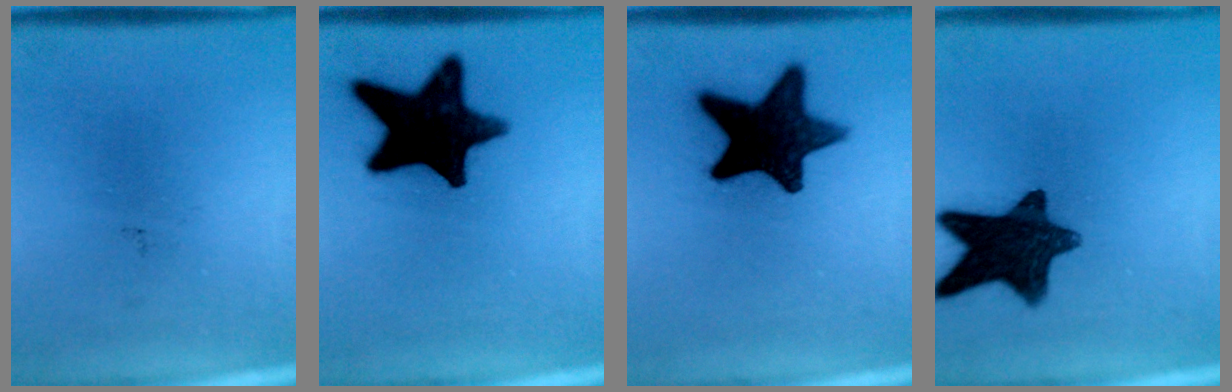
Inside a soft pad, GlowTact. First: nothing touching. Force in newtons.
{"total": 16.2}
{"total": 15.6}
{"total": 12.9}